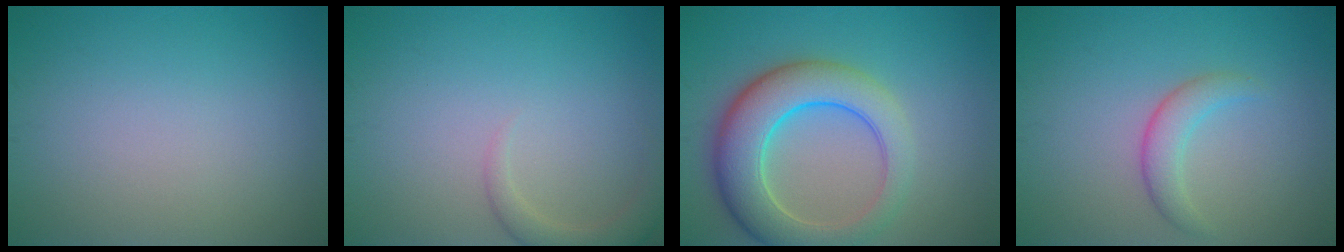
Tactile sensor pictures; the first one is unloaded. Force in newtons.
{"total": 2.3, "press": 2.3, "slide": 0.3}
{"total": 7.9, "press": 7.9, "slide": 0.2}
{"total": 2.4, "press": 2.4, "slide": 0.1}